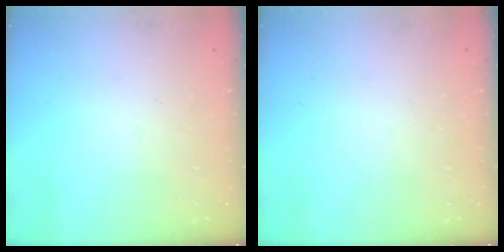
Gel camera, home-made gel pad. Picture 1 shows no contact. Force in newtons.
{"total": 0.0}